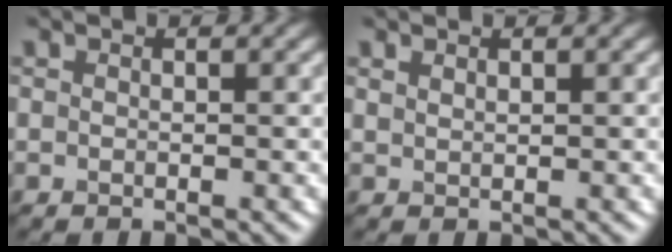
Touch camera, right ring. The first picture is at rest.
{"total": 0.7, "force": [0.6, 0.2, 0.2], "torque": [-0.006, -0.001, 0.014]}